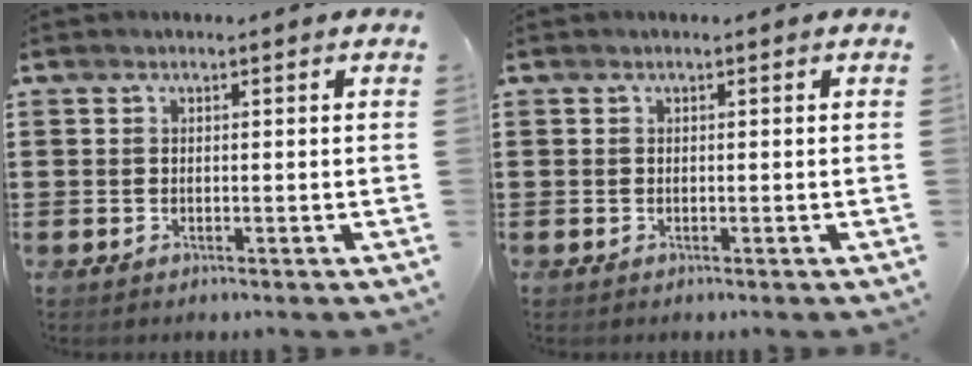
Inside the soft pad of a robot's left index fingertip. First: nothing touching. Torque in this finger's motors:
{"motor_torque": [0.00, 0.00, 0.00, 0.00]}